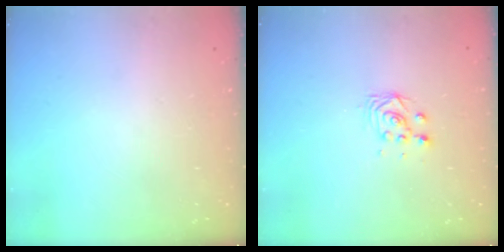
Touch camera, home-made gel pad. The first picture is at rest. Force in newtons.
{"total": 2.8, "press": 2.5, "slide": 1.3}